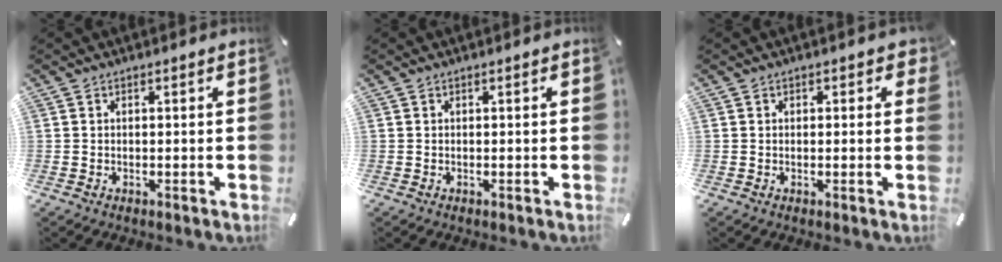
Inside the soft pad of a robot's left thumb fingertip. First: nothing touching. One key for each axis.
{"total": 0.0}
{"total": 1.1, "fx": 0.3, "fy": 0.9, "fz": 0.5, "tx": 0.005, "ty": 0.000, "tz": 0.001}